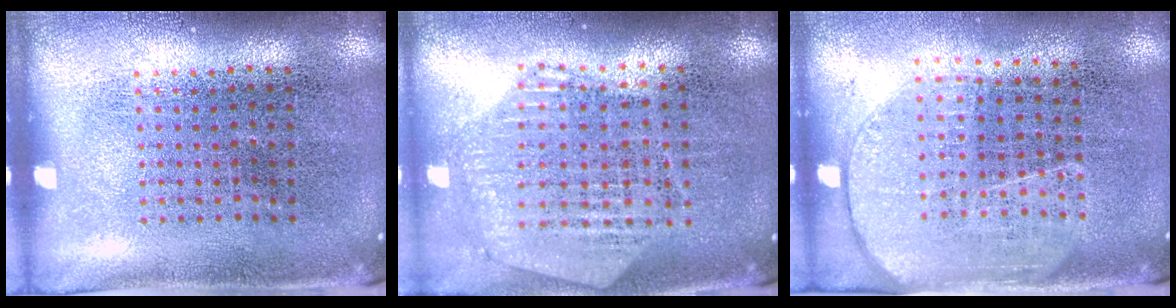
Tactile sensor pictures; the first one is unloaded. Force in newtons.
{"total": 1.0, "press": 1.0, "slide": 0.2}
{"total": 1.9, "press": 1.5, "slide": 1.1}